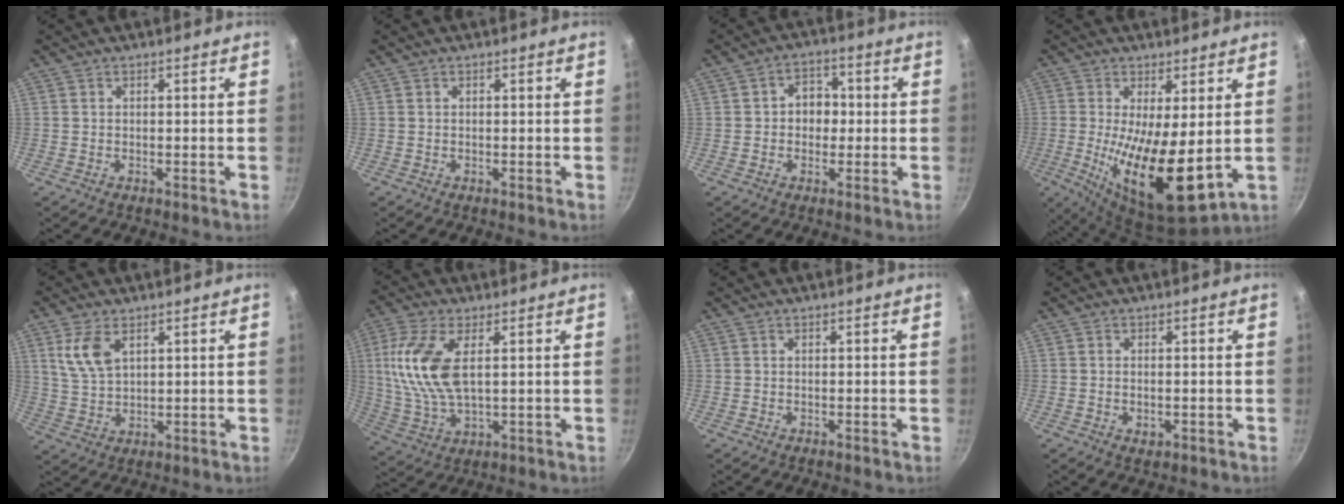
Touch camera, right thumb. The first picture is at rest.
{"total": 0.0}
{"total": 5.7, "force": [-0.2, 4.7, 3.2], "torque": [-0.007, 0.011, -0.008]}
{"total": 15.3, "force": [-0.1, 5.2, 14.4], "torque": [-0.249, -0.031, 0.008]}
{"total": 7.3, "force": [3.3, 4.0, 5.1], "torque": [-0.096, -0.016, 0.071]}
{"total": 13.2, "force": [2.8, 6.2, 11.3], "torque": [-0.232, -0.001, 0.060]}
{"total": 0.0}
{"total": 2.0, "force": [-0.5, 1.3, 1.4], "torque": [-0.022, -0.002, -0.006]}